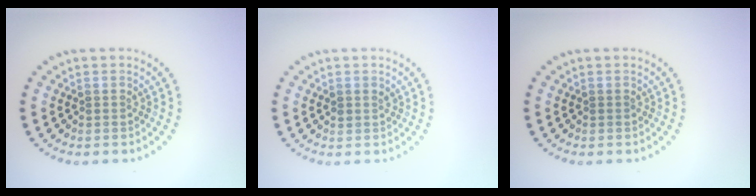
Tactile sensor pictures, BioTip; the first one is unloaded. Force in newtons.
{"total": 0.8, "press": 0.7, "slide": 0.3}
{"total": 0.0}